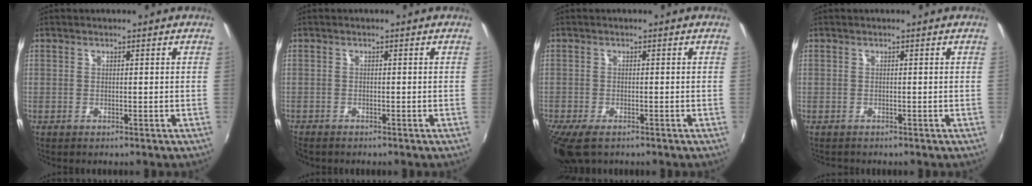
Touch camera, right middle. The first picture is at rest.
{"total": 1.4, "force": [-1.3, 0.5, 0.2], "torque": [-0.010, -0.006, -0.027]}
{"total": 6.5, "force": [-4.6, 2.4, 3.8], "torque": [-0.094, -0.031, -0.085]}
{"total": 0.5, "force": [-0.5, 0.2, 0.0], "torque": [-0.001, 0.000, -0.009]}